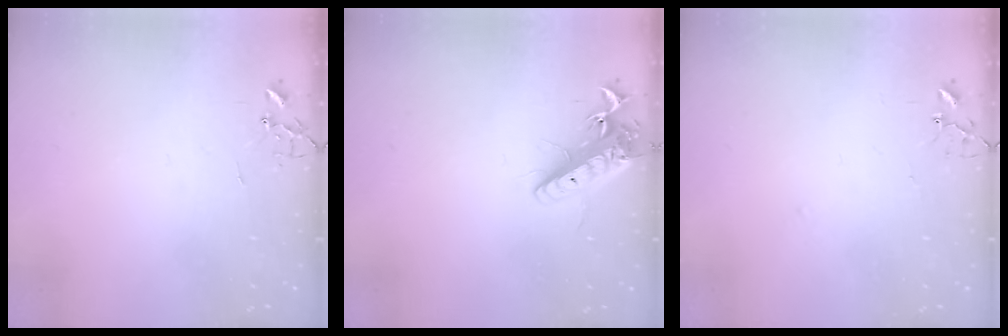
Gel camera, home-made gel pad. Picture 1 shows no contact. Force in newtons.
{"total": 14.5, "press": 14.2, "slide": 2.8}
{"total": 5.7, "press": 5.6, "slide": 0.7}